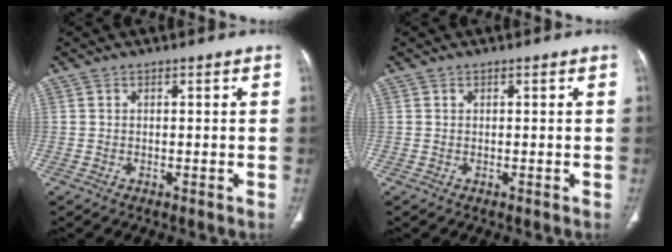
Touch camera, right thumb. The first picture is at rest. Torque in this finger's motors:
{"motor_torque": [0.17, 0.59, 0.09, 0.24, -0.04]}